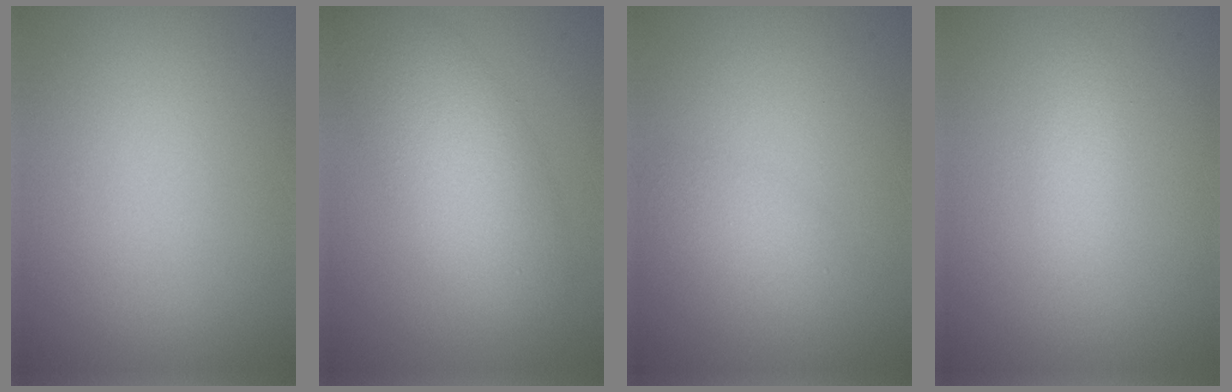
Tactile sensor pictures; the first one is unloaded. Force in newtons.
{"total": 6.0, "press": 6.0, "slide": 0.3}
{"total": 1.9, "press": 1.9, "slide": 0.1}
{"total": 1.4, "press": 1.4, "slide": 0.1}